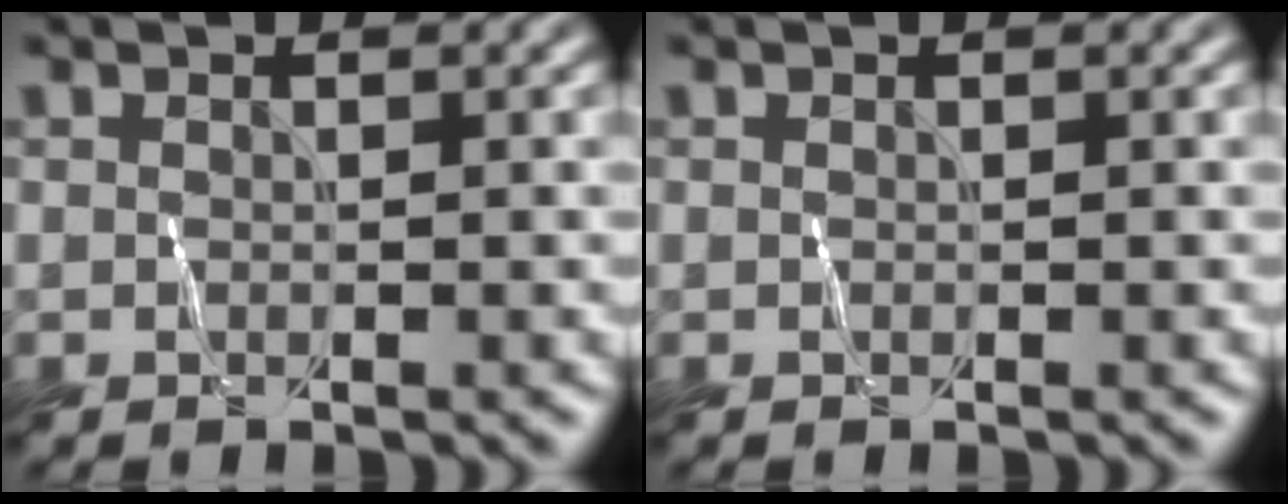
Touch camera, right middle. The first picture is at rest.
{"total": 0.0}